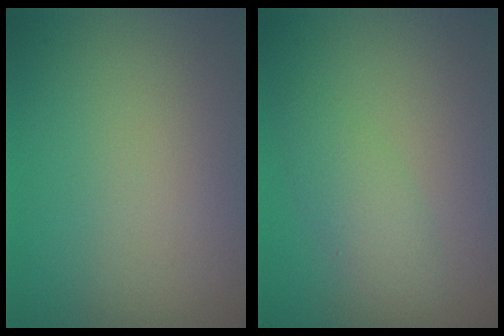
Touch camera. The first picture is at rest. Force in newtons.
{"total": 2.2, "press": 2.2, "slide": 0.1}